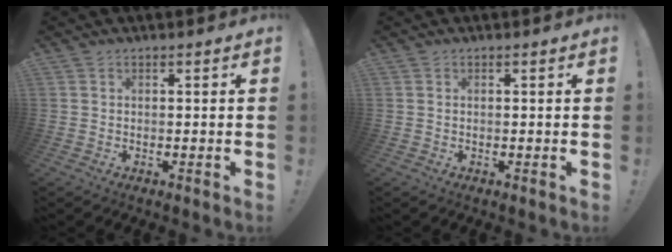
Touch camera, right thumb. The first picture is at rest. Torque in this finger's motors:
{"motor_torque": [-0.39, -0.36, -0.13, 0.10, -0.02]}